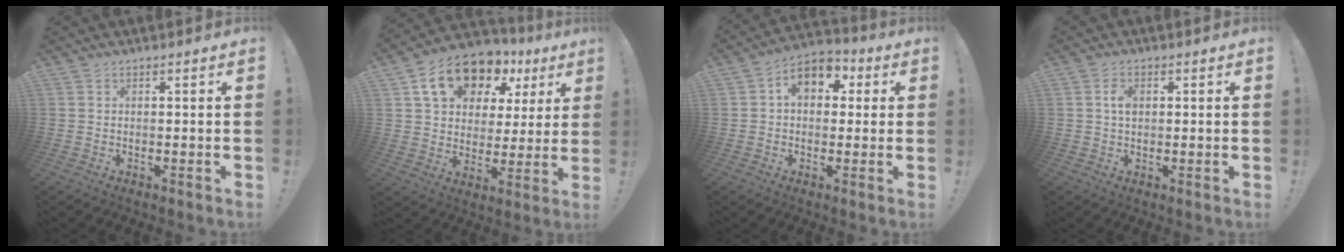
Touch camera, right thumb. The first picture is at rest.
{"total": 16.9, "force": [9.8, 10.6, 8.9], "torque": [-0.138, -0.050, 0.181]}
{"total": 9.1, "force": [2.6, 6.7, 5.6], "torque": [-0.081, 0.006, 0.050]}
{"total": 3.3, "force": [0.7, 2.1, 2.5], "torque": [-0.038, 0.002, 0.009]}